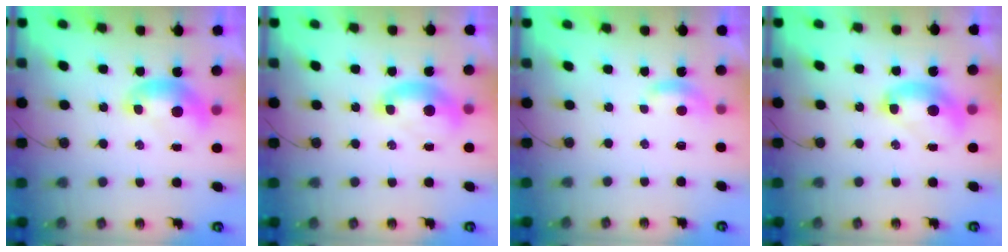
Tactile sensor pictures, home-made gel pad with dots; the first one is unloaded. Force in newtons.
{"total": 1.6, "press": 1.5, "slide": 0.6}
{"total": 1.7, "press": 1.6, "slide": 0.5}
{"total": 2.7, "press": 2.7, "slide": 0.1}